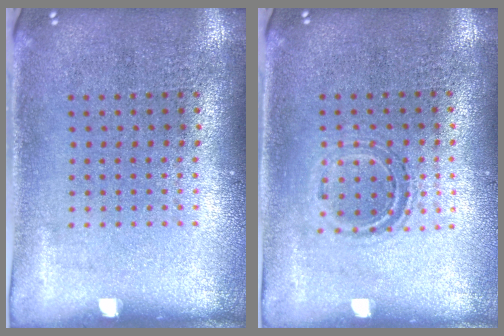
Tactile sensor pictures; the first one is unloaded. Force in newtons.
{"total": 1.1, "press": 0.9, "slide": 0.6}